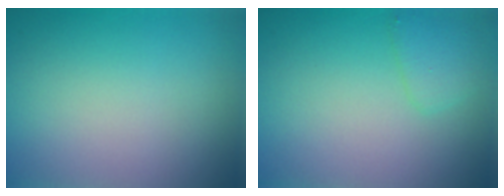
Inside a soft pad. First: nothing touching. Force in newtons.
{"total": 1.6, "press": 1.6, "slide": 0.1}